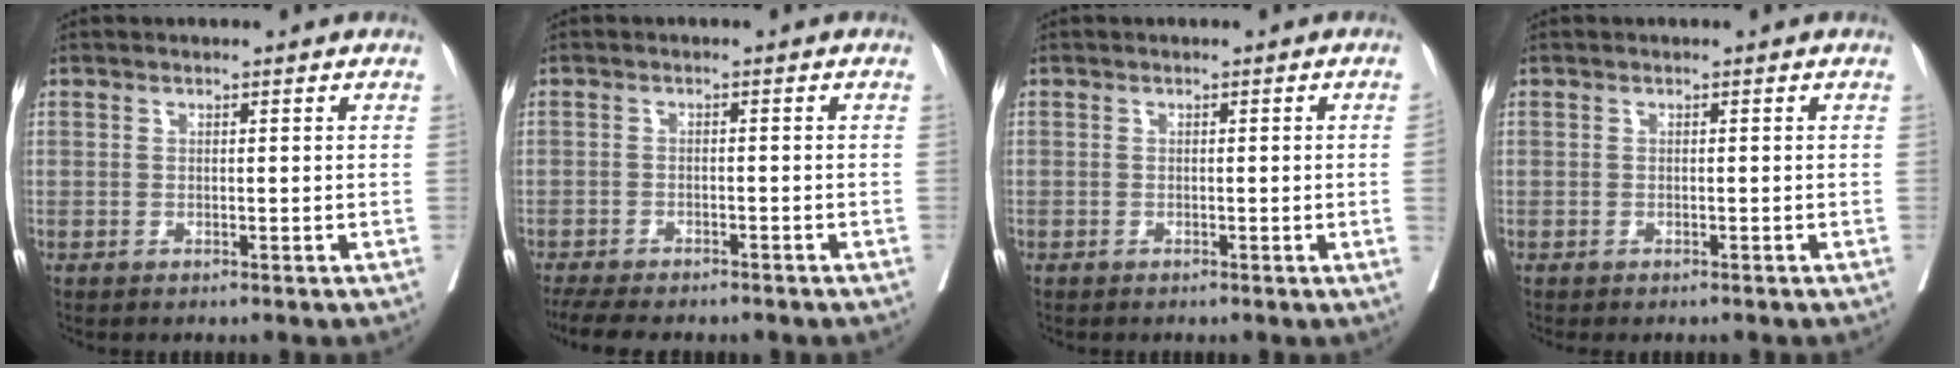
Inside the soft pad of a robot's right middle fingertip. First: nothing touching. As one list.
[{"total": 9.5, "force": [-8.0, 2.5, 4.5], "torque": [-0.069, -0.005, -0.111]}, {"total": 1.2, "force": [-0.2, -0.5, 1.1], "torque": [-0.007, 0.001, -0.004]}, {"total": 1.1, "force": [-1.0, 0.5, 0.2], "torque": [-0.006, 0.001, -0.015]}]